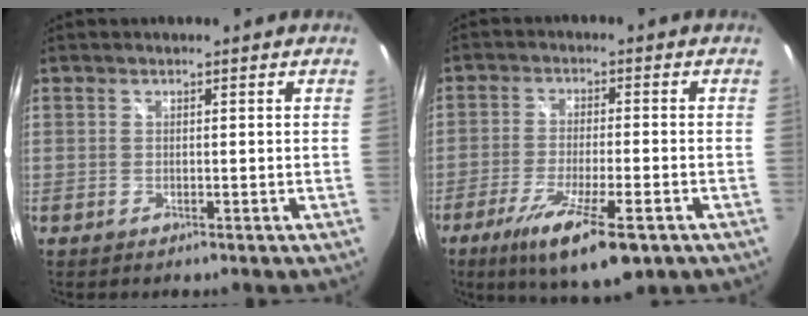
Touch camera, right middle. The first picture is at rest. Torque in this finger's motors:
{"motor_torque": [1.09, -1.05, 0.22, 0.07]}